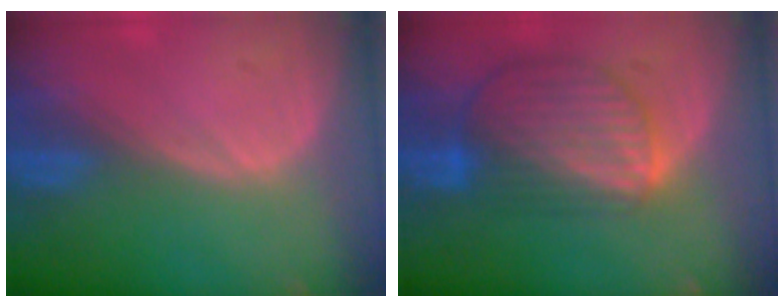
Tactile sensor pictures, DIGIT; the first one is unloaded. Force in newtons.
{"total": 9.4, "press": 8.0, "slide": 5.0}